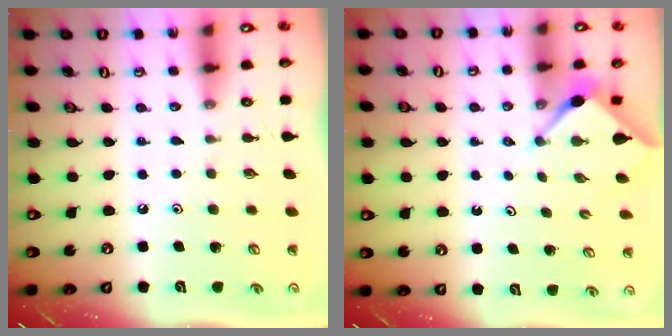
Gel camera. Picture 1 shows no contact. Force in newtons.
{"total": 3.2, "press": 3.1, "slide": 0.4}